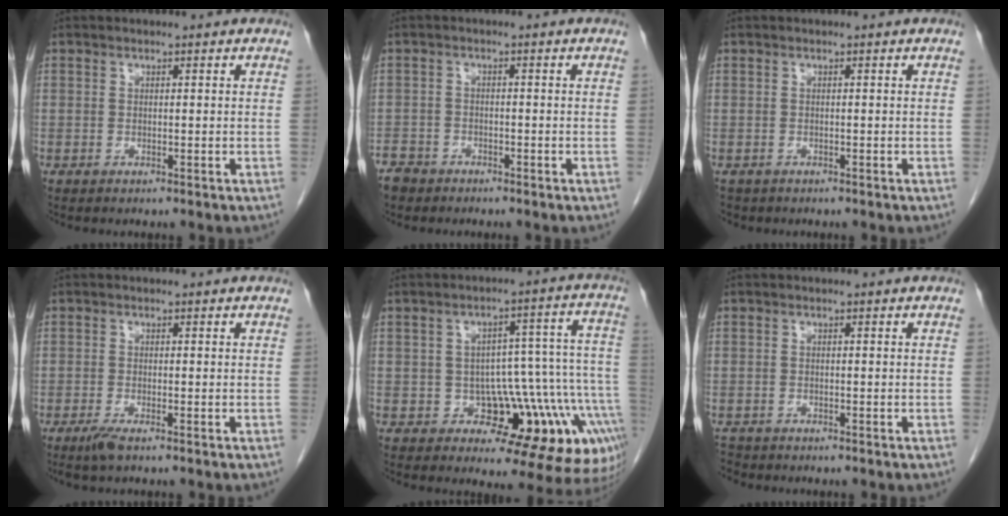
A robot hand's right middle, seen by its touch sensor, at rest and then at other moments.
{"total": 3.9, "force": [-3.3, 2.2, 0.1], "torque": [-0.006, 0.003, -0.064]}
{"total": 1.5, "force": [-1.2, 0.9, 0.2], "torque": [-0.009, -0.001, -0.014]}
{"total": 2.1, "force": [-1.5, 0.2, 1.5], "torque": [-0.036, -0.006, -0.030]}
{"total": 13.8, "force": [-6.4, 7.2, 9.9], "torque": [-0.057, 0.074, -0.077]}
{"total": 1.9, "force": [-1.8, 0.7, -0.1], "torque": [-0.002, -0.005, -0.031]}